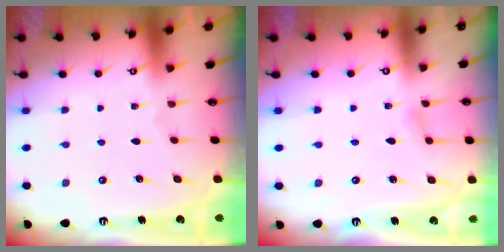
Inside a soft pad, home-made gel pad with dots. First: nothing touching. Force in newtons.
{"total": 2.3, "press": 2.3, "slide": 0.3}